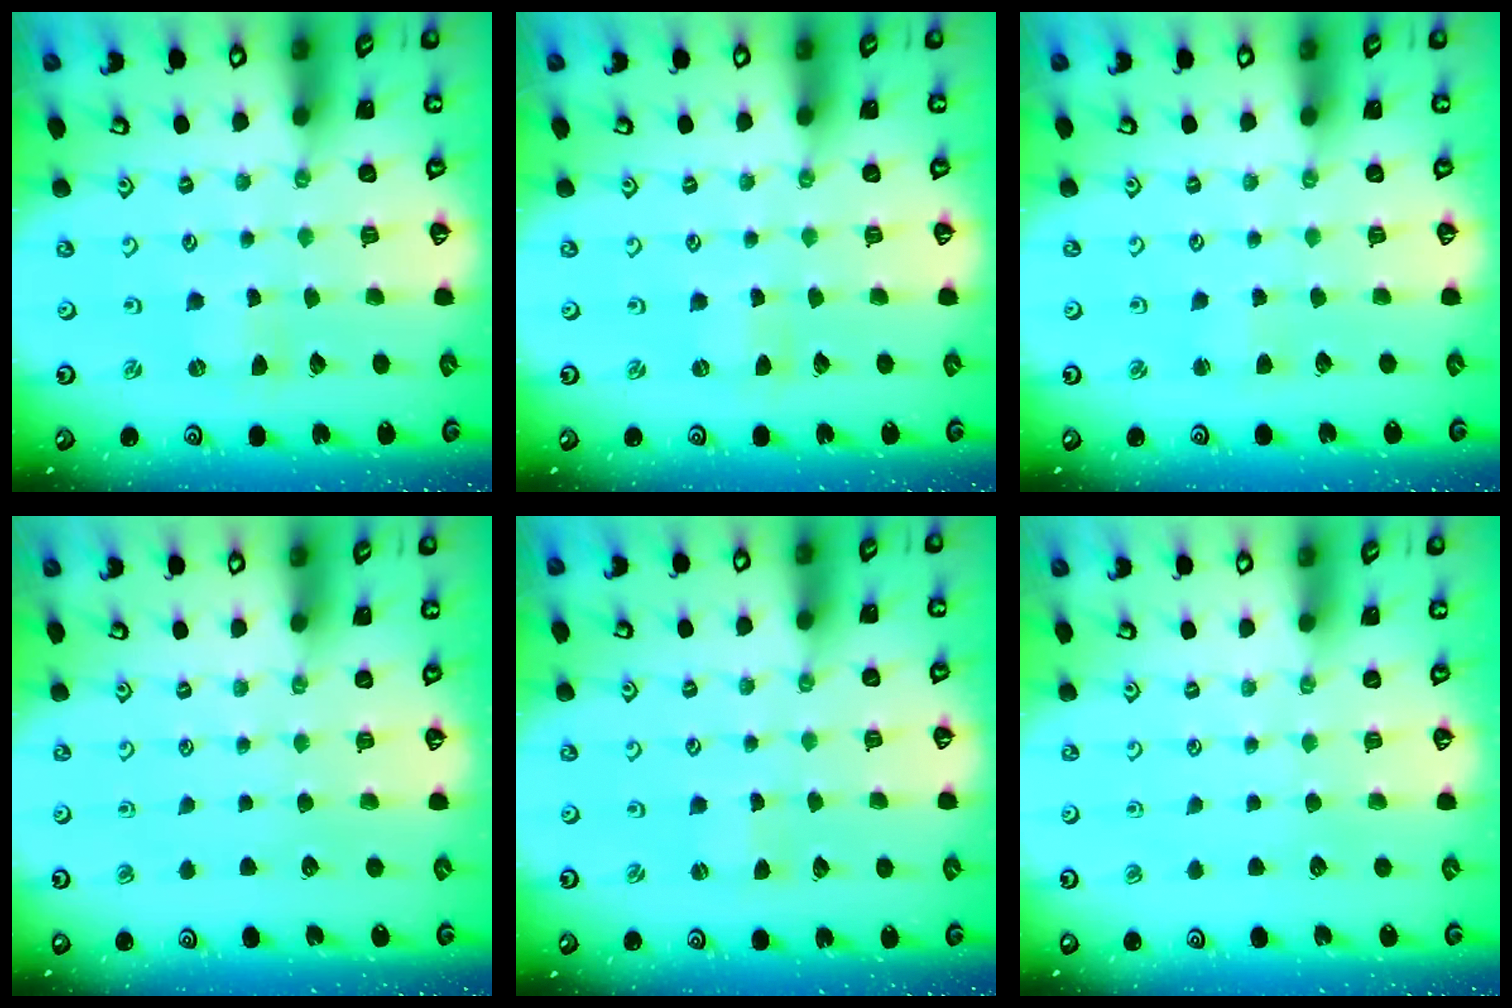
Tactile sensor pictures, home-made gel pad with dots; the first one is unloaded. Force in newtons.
{"total": 0.0}
{"total": 2.7, "press": 2.7, "slide": 0.2}
{"total": 0.0}
{"total": 0.0}
{"total": 0.0}